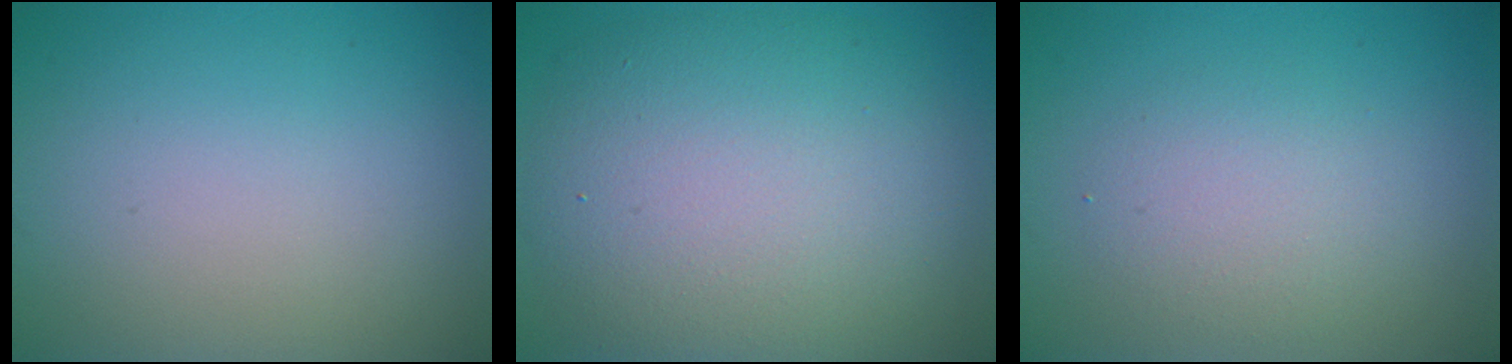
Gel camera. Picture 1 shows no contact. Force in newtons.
{"total": 10.7, "press": 10.7, "slide": 0.5}
{"total": 2.7, "press": 2.7, "slide": 0.2}